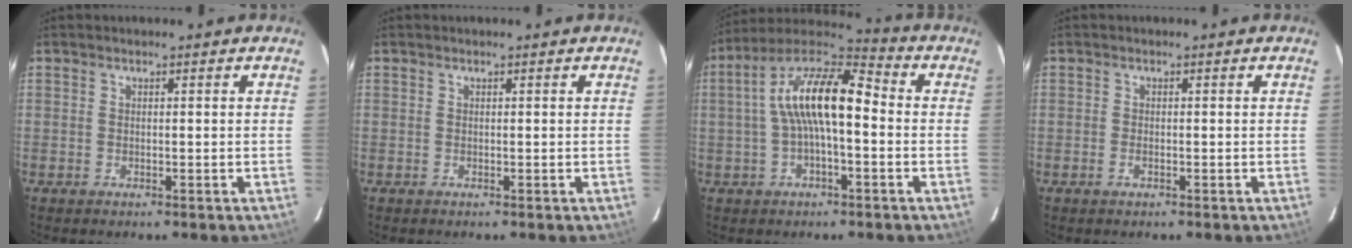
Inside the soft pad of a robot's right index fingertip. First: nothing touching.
{"total": 0.0}
{"total": 13.8, "force": [-0.3, 4.9, 12.9], "torque": [-0.242, 0.026, -0.014]}
{"total": 1.2, "force": [-0.7, 0.6, 0.8], "torque": [-0.017, 0.001, -0.012]}